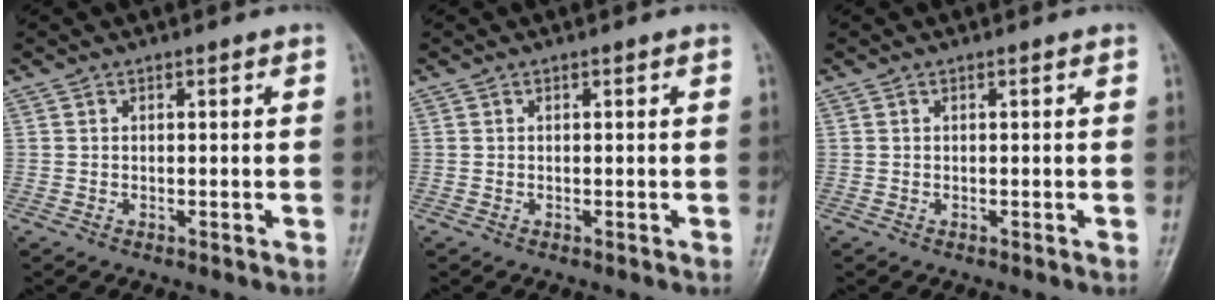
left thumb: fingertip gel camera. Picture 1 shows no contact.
{"total": 0.0}
{"total": 0.0}